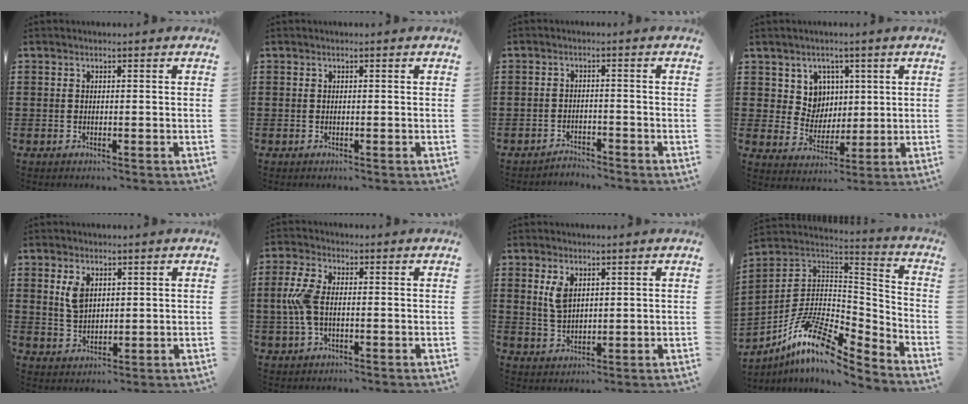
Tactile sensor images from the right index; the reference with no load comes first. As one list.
[{"total": 0.0}, {"total": 2.2, "force": [-2.2, 0.0, -0.2], "torque": [-0.004, 0.002, -0.049]}, {"total": 6.3, "force": [2.3, 5.5, 1.9], "torque": [-0.057, 0.011, 0.042]}, {"total": 4.2, "force": [1.7, 2.5, 2.8], "torque": [-0.065, 0.008, 0.031]}, {"total": 6.2, "force": [-0.3, 3.0, 5.4], "torque": [-0.143, -0.006, -0.017]}, {"total": 3.9, "force": [1.7, 2.1, 2.9], "torque": [-0.064, 0.006, 0.030]}, {"total": 12.8, "force": [-7.5, 4.4, 9.3], "torque": [-0.199, 0.004, -0.145]}]